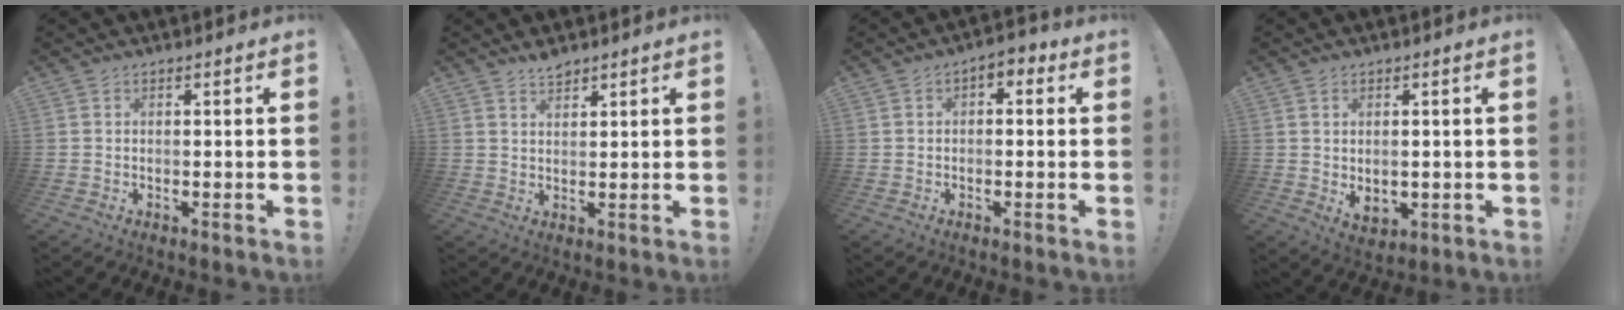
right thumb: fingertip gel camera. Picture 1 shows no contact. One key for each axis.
{"total": 3.1, "fx": 2.8, "fy": 1.1, "fz": 0.8, "tx": -0.005, "ty": -0.020, "tz": 0.049}
{"total": 3.1, "fx": -0.3, "fy": 2.0, "fz": 2.3, "tx": -0.031, "ty": 0.007, "tz": -0.009}
{"total": 3.6, "fx": 1.0, "fy": 2.8, "fz": 2.0, "tx": -0.023, "ty": -0.007, "tz": 0.020}